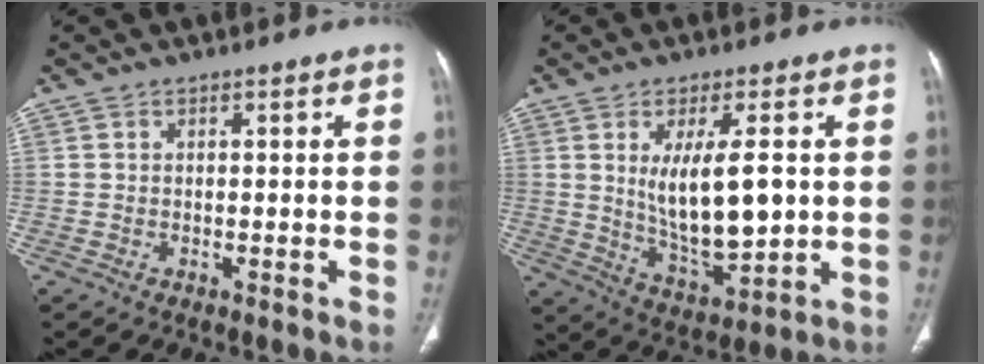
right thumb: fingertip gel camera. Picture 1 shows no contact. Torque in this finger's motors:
{"motor_torque": [-0.64, 1.41, 1.12, 0.69, 0.39]}